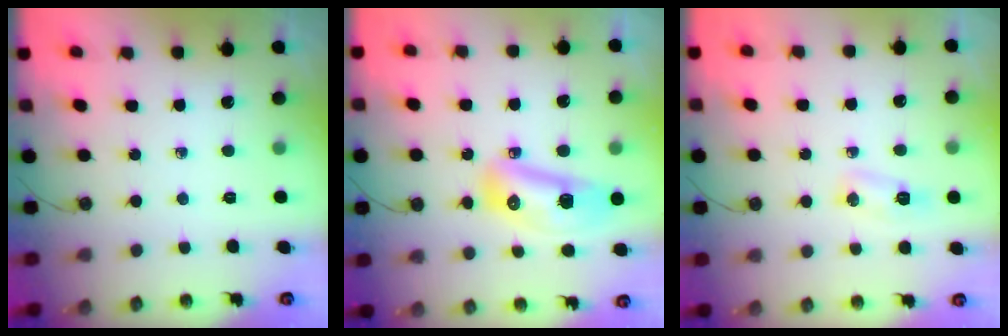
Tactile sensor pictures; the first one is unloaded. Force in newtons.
{"total": 12.9, "press": 12.9, "slide": 1.5}
{"total": 4.7, "press": 4.6, "slide": 0.6}